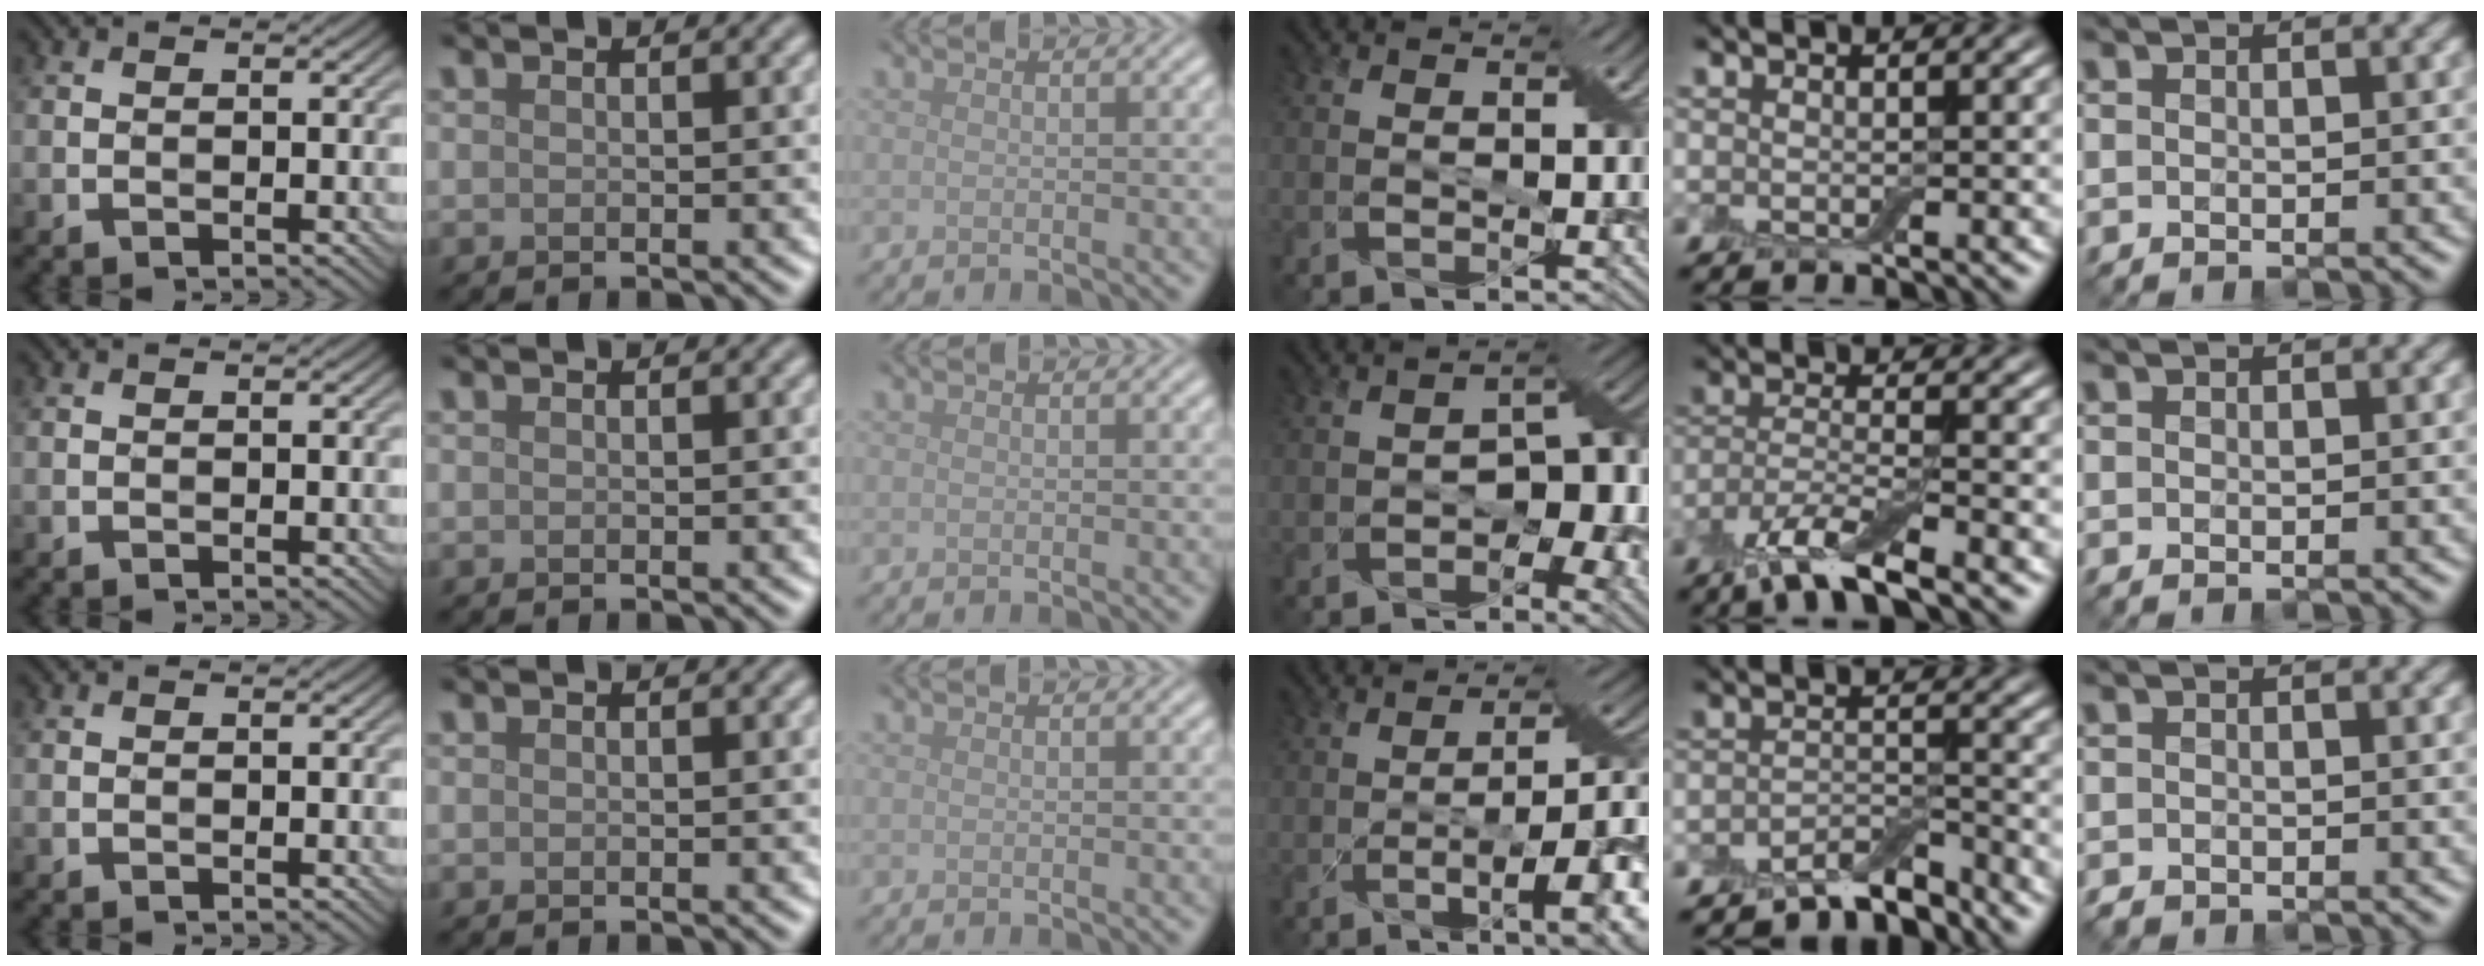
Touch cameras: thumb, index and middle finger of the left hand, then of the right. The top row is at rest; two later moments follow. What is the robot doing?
{"motion": "pour", "object": "bowl"}